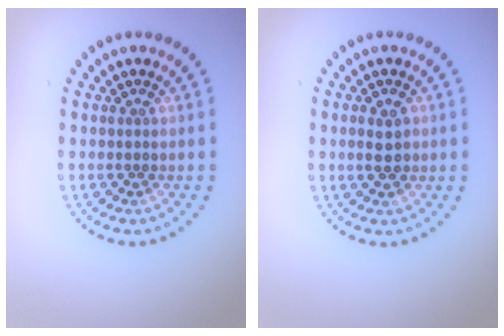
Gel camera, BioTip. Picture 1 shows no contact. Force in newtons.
{"total": 1.9, "press": 1.9, "slide": 0.1}